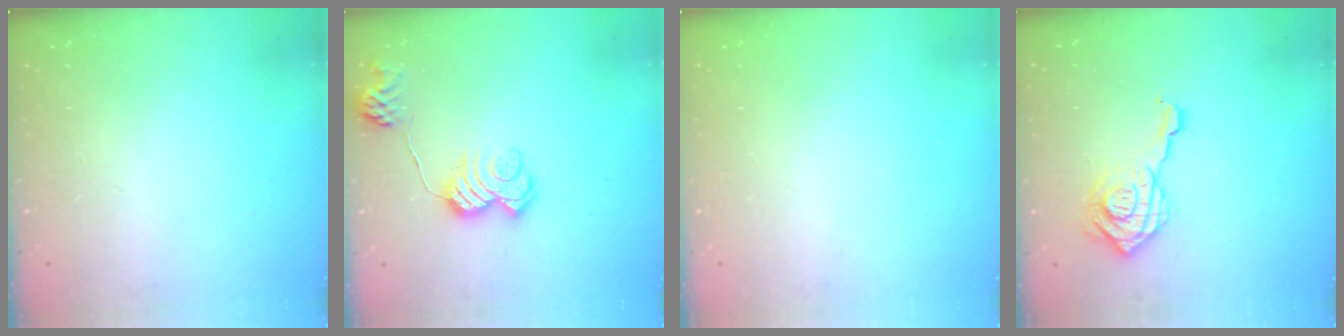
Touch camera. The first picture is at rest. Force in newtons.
{"total": 13.0, "press": 13.0, "slide": 0.4}
{"total": 0.0}
{"total": 13.8, "press": 13.8, "slide": 1.3}